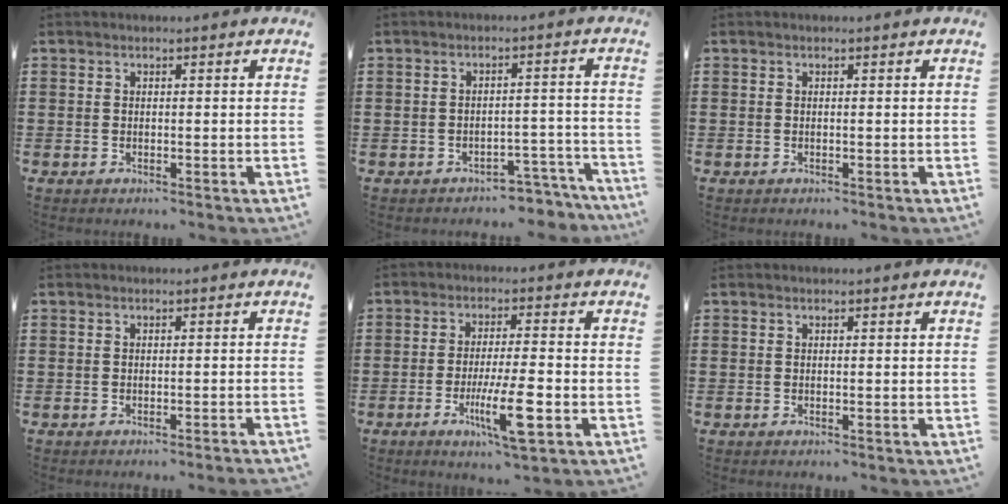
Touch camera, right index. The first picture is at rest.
{"total": 3.3, "force": [-3.2, 0.8, 0.5], "torque": [-0.011, 0.007, -0.067]}
{"total": 0.0}
{"total": 0.8, "force": [-0.7, -0.2, 0.4], "torque": [-0.008, -0.002, -0.014]}
{"total": 9.6, "force": [-3.4, 1.5, 8.9], "torque": [-0.174, -0.016, -0.061]}
{"total": 0.0}